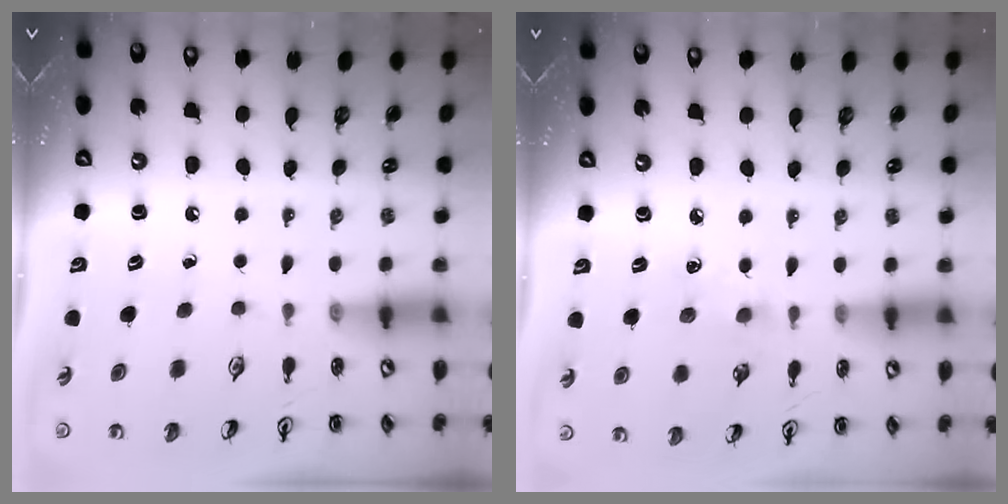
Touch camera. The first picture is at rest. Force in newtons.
{"total": 5.6, "press": 5.5, "slide": 0.6}